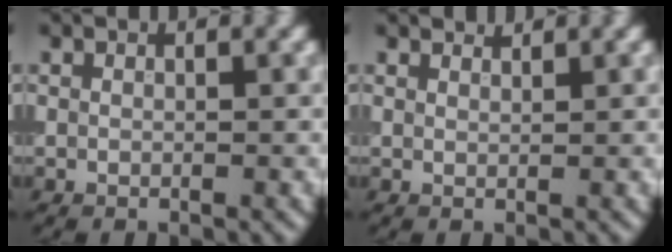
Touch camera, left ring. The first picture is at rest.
{"total": 1.9, "force": [1.8, 0.3, 0.4], "torque": [-0.010, -0.003, 0.023]}